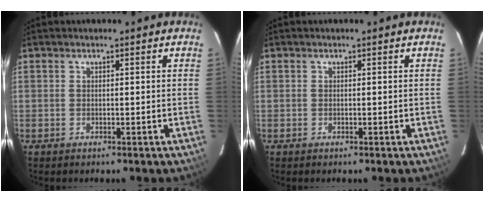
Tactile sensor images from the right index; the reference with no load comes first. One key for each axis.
{"total": 0.0}